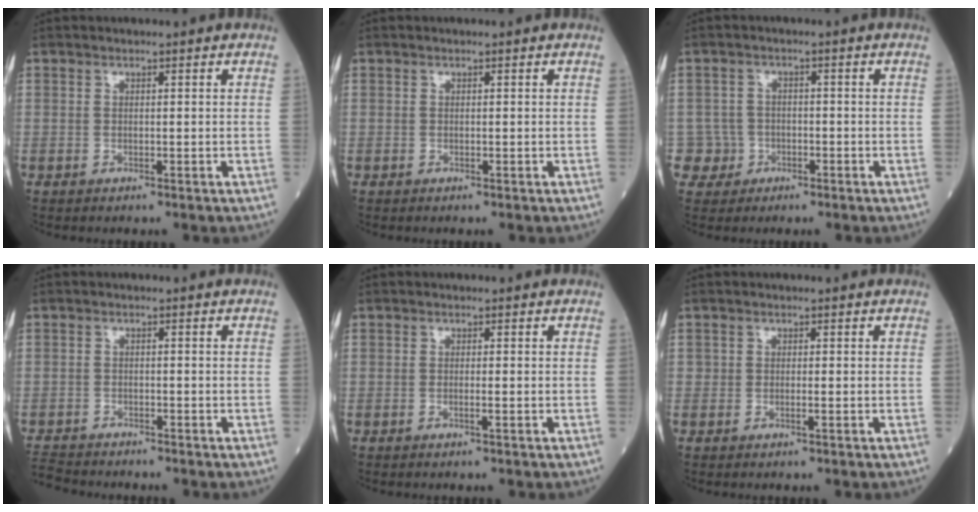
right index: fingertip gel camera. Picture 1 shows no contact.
{"total": 0.0}
{"total": 3.7, "force": [-1.3, 3.5, -0.4], "torque": [0.018, 0.015, -0.023]}
{"total": 4.6, "force": [-4.5, 0.8, 0.2], "torque": [-0.005, -0.017, -0.086]}
{"total": 0.8, "force": [-0.3, -0.1, 0.8], "torque": [-0.016, 0.000, -0.006]}
{"total": 0.7, "force": [-0.2, 0.2, 0.6], "torque": [-0.012, -0.001, -0.004]}